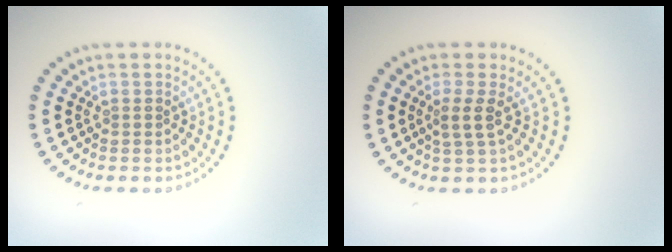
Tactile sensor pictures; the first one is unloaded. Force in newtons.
{"total": 1.7, "press": 1.3, "slide": 1.1}